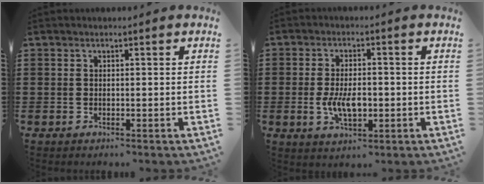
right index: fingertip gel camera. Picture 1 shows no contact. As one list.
[{"total": 6.1, "force": [-1.1, 2.9, 5.2], "torque": [-0.112, -0.001, -0.022]}]